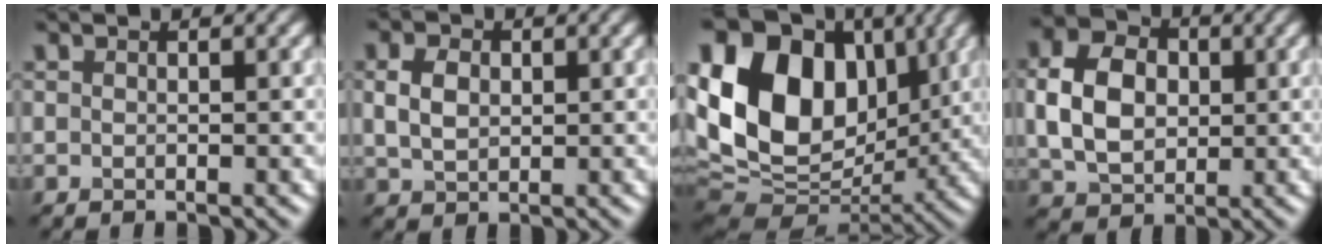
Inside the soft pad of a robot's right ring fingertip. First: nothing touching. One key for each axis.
{"total": 3.0, "fx": 0.6, "fy": 2.2, "fz": 2.0, "tx": -0.047, "ty": 0.004, "tz": 0.012}
{"total": 18.7, "fx": 3.9, "fy": 13.4, "fz": 12.3, "tx": -0.228, "ty": 0.037, "tz": 0.074}
{"total": 6.9, "fx": 0.6, "fy": 5.2, "fz": 4.5, "tx": -0.100, "ty": 0.006, "tz": 0.007}